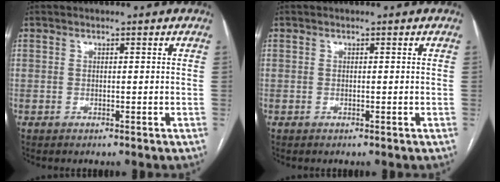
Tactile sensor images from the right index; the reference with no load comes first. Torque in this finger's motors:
{"motor_torque": [0.00, 0.00, 0.02, 0.01]}